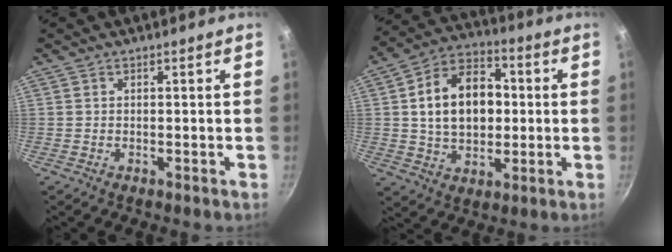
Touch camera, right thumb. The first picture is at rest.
{"total": 16.1, "force": [1.4, 11.2, 11.5], "torque": [-0.158, 0.020, 0.016]}